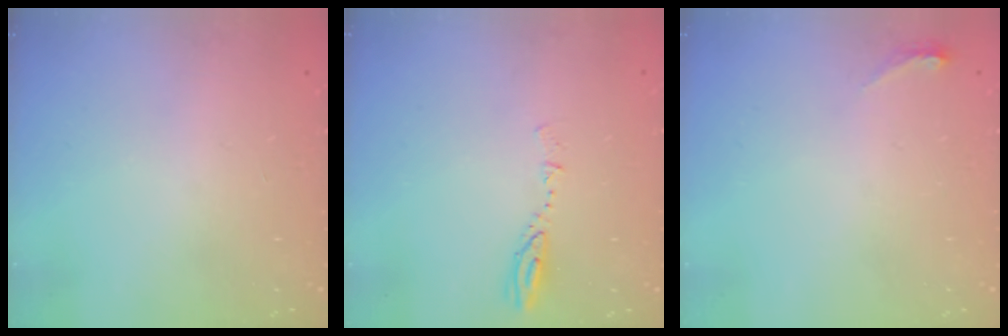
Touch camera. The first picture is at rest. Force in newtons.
{"total": 3.8, "press": 3.8, "slide": 0.4}
{"total": 3.7, "press": 3.4, "slide": 1.5}